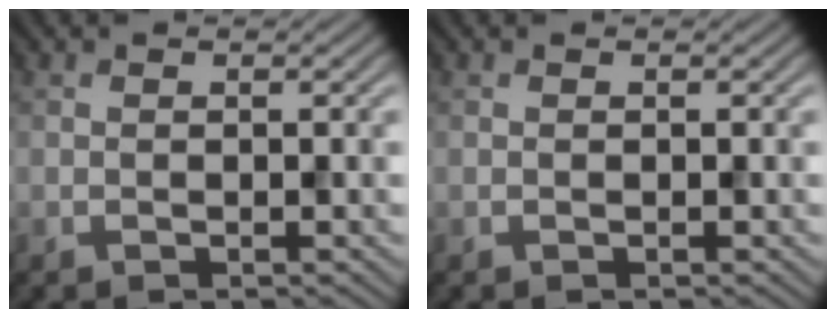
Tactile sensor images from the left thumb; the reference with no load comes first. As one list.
[{"total": 0.0}]